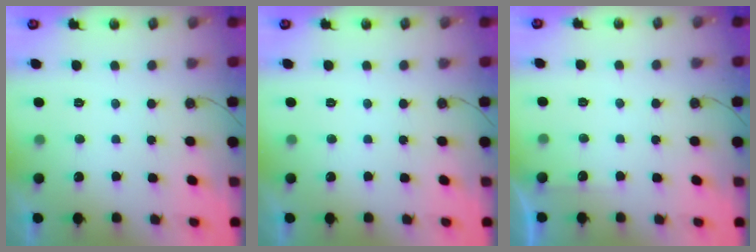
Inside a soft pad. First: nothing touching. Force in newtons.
{"total": 0.0}
{"total": 2.7, "press": 2.7, "slide": 0.4}